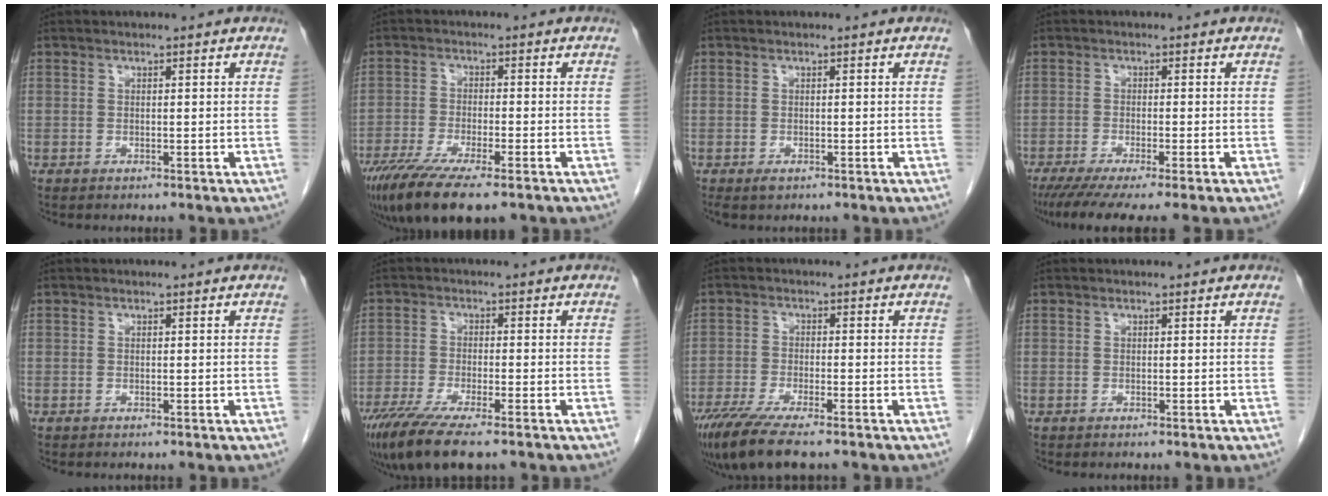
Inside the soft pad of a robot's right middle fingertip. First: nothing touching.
{"total": 12.7, "force": [-9.1, 2.4, 8.6], "torque": [-0.148, -0.029, -0.148]}
{"total": 1.2, "force": [-0.6, 0.6, 0.8], "torque": [-0.013, -0.001, -0.004]}
{"total": 8.6, "force": [-7.0, -0.4, 5.1], "torque": [-0.064, -0.024, -0.109]}
{"total": 0.0}
{"total": 10.4, "force": [-7.6, 1.6, 6.9], "torque": [-0.119, -0.023, -0.127]}
{"total": 10.1, "force": [-7.7, 1.5, 6.4], "torque": [-0.108, -0.023, -0.129]}
{"total": 0.0}